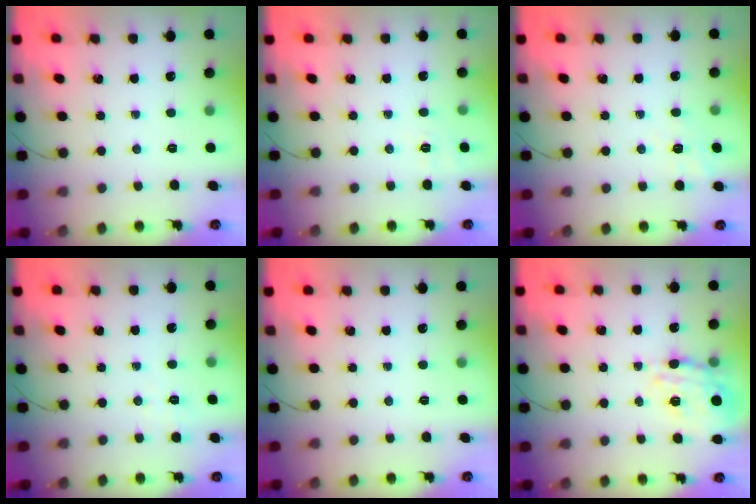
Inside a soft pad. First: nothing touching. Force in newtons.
{"total": 4.6, "press": 4.1, "slide": 2.0}
{"total": 2.3, "press": 0.9, "slide": 2.1}
{"total": 1.4, "press": 0.5, "slide": 1.3}
{"total": 0.0}
{"total": 14.4, "press": 14.1, "slide": 2.9}